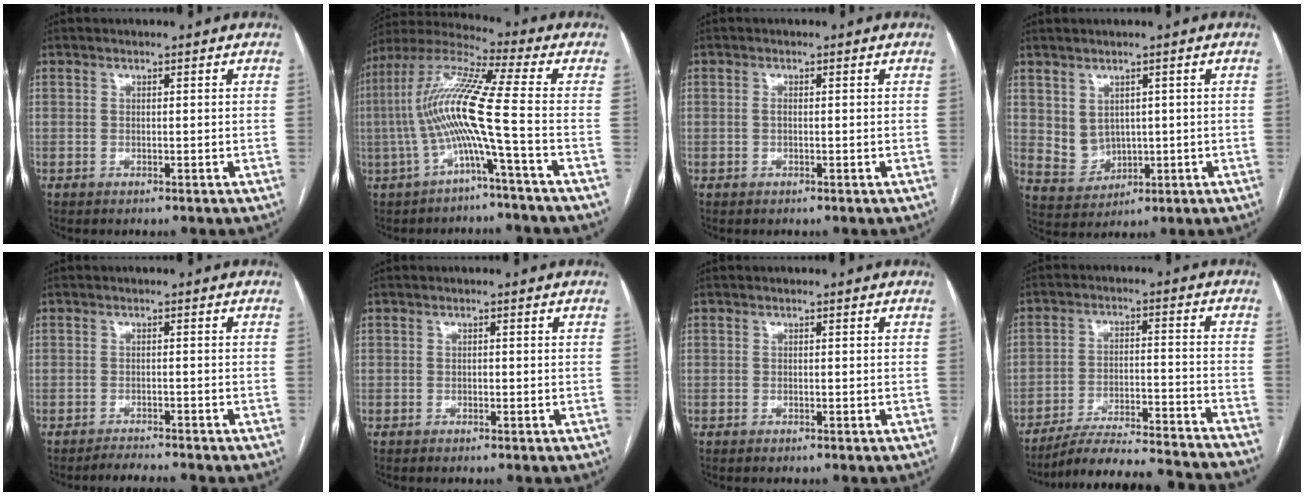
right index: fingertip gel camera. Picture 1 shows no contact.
{"total": 11.8, "force": [-2.8, -1.3, 11.4], "torque": [-0.240, 0.019, -0.064]}
{"total": 0.9, "force": [0.0, 0.4, 0.8], "torque": [-0.015, 0.002, -0.001]}
{"total": 4.9, "force": [1.0, 4.3, 2.0], "torque": [-0.044, 0.007, 0.036]}
{"total": 2.8, "force": [-2.7, -0.9, 0.2], "torque": [-0.006, -0.015, -0.044]}
{"total": 0.6, "force": [-0.2, 0.4, 0.4], "torque": [-0.008, 0.001, -0.004]}
{"total": 0.0}
{"total": 21.9, "force": [-20.5, 0.7, 7.7], "torque": [-0.089, -0.016, -0.290]}